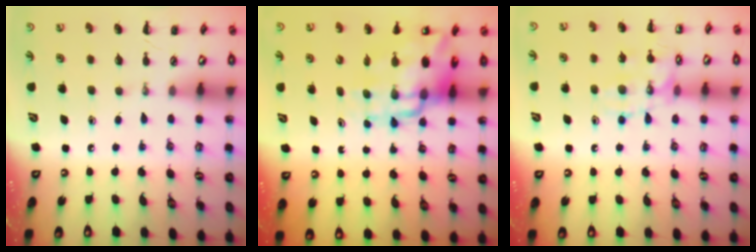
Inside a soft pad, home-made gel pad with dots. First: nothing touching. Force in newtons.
{"total": 15.0, "press": 14.4, "slide": 4.2}
{"total": 12.8, "press": 12.8, "slide": 0.8}